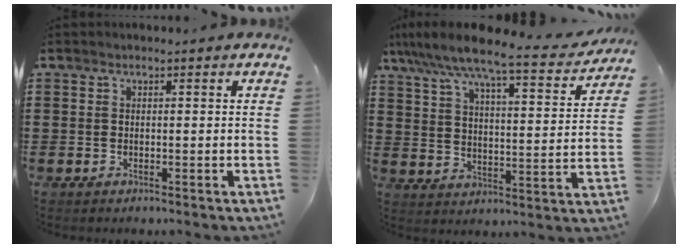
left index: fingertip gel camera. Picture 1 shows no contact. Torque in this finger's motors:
{"motor_torque": [2.14, 0.00, 1.05, 0.21]}